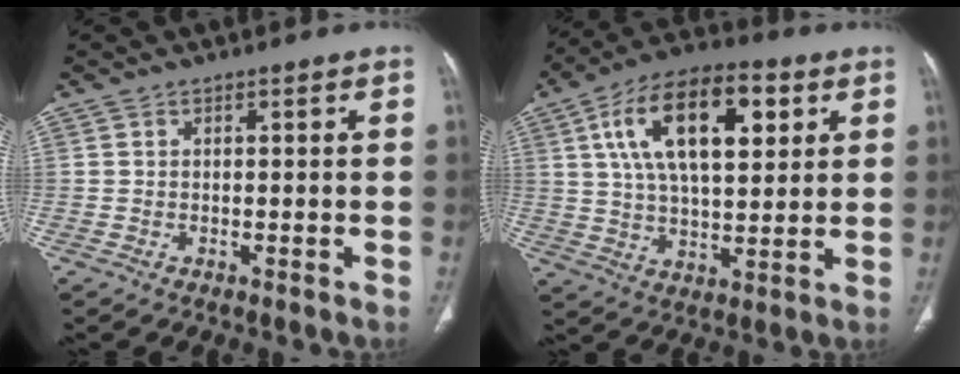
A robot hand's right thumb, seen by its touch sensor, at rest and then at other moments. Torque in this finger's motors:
{"motor_torque": [0.75, 4.27, 1.47, -0.23, 0.56]}